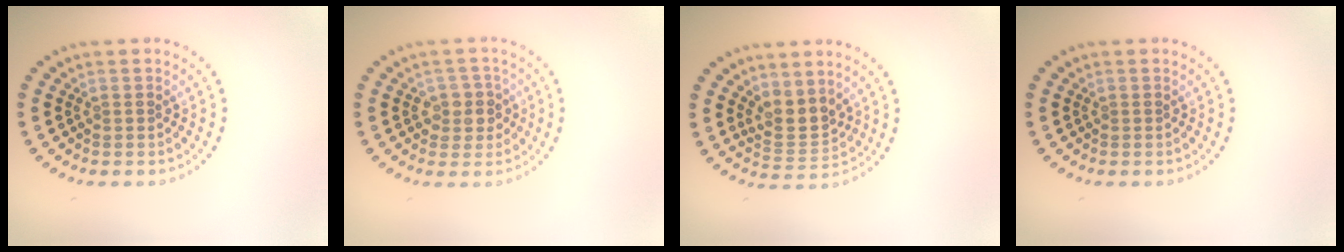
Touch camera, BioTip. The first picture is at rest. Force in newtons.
{"total": 2.5, "press": 2.2, "slide": 1.0}
{"total": 2.8, "press": 2.4, "slide": 1.4}
{"total": 0.0}